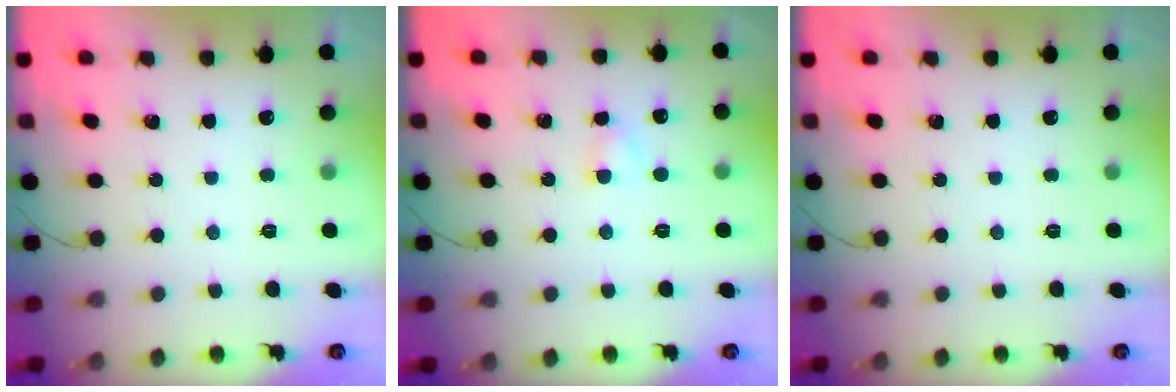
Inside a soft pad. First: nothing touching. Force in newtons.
{"total": 2.7, "press": 2.5, "slide": 1.2}
{"total": 0.0}